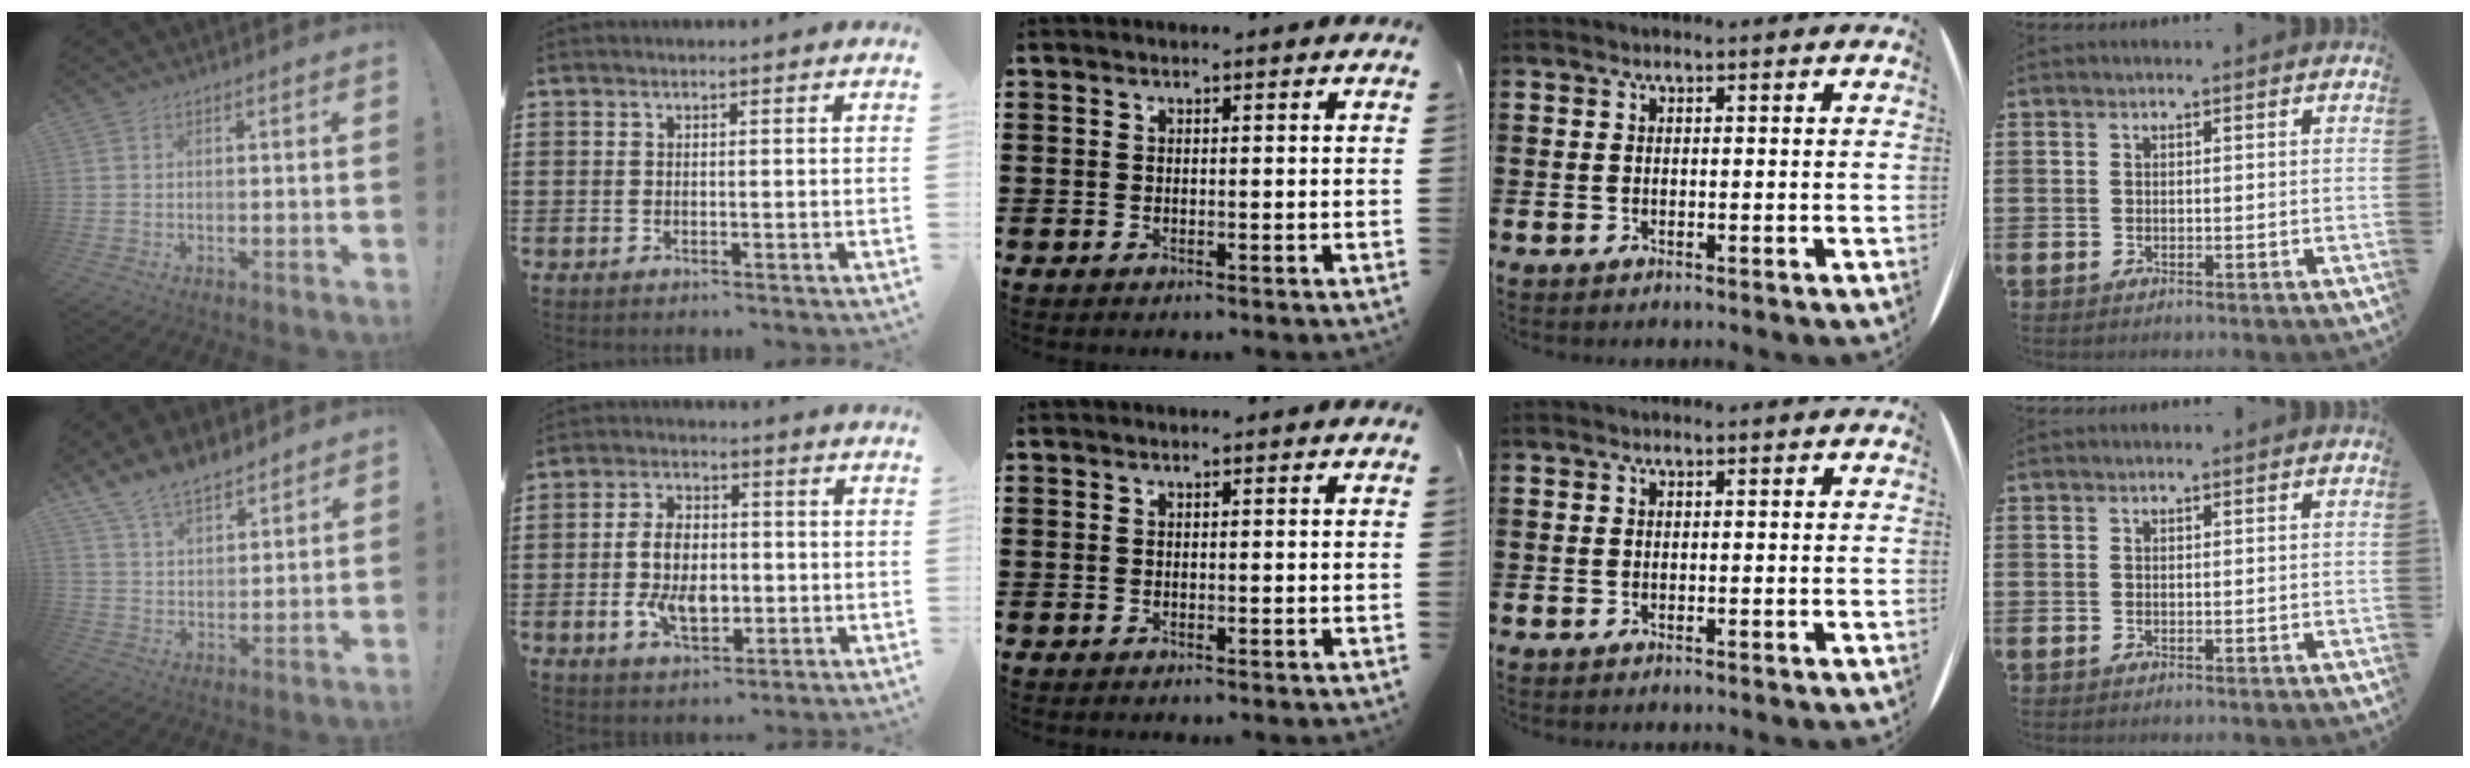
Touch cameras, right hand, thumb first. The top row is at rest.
{"thumb": {"total": 10.0, "force": [8.4, 4.3, 3.4], "torque": [-0.065, -0.055, 0.162]}, "index": {"total": 7.9, "force": [-1.1, 4.8, 6.2], "torque": [-0.129, 0.002, -0.026]}}